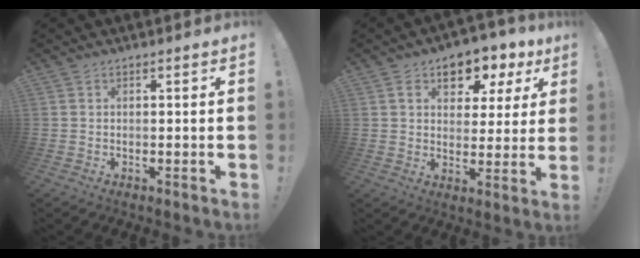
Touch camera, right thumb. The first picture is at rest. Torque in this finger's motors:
{"motor_torque": [0.79, 0.85, 0.15, 0.12, 0.01]}